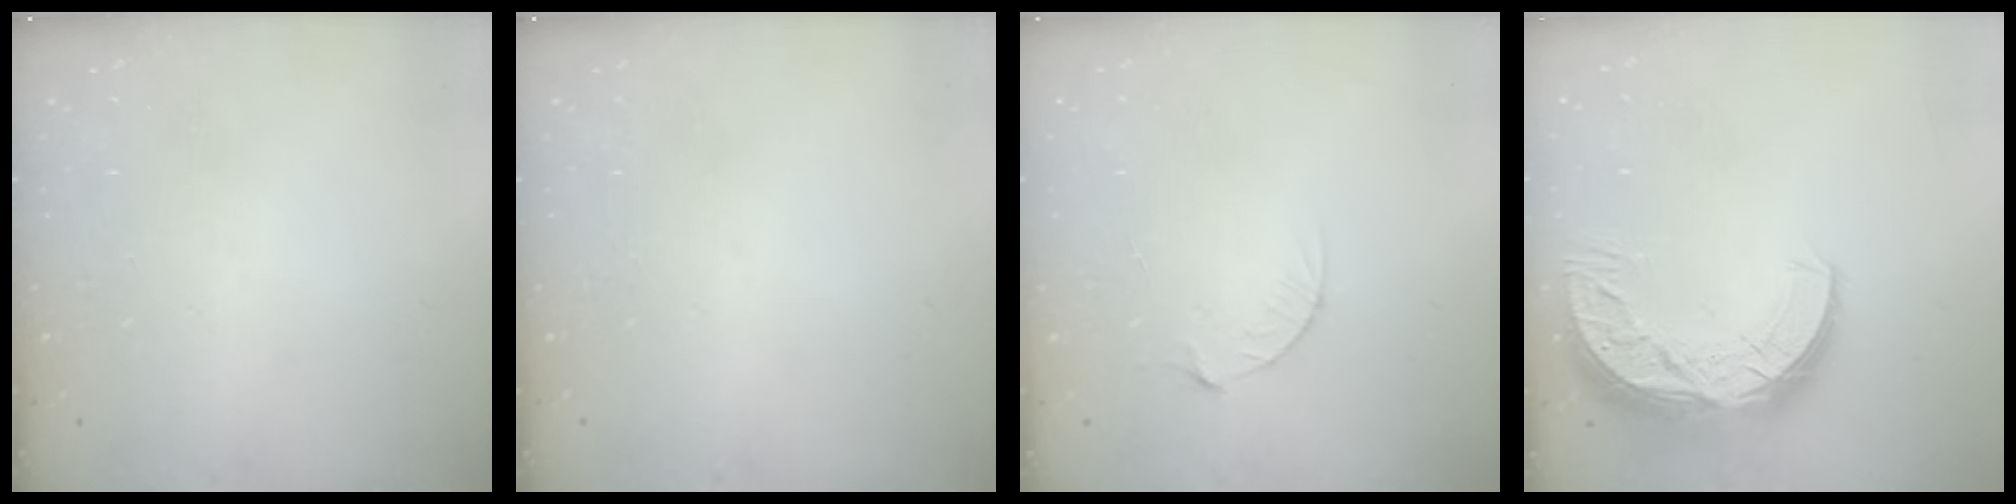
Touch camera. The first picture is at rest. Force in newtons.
{"total": 0.0}
{"total": 3.7, "press": 3.7, "slide": 0.4}
{"total": 13.5, "press": 13.5, "slide": 0.8}